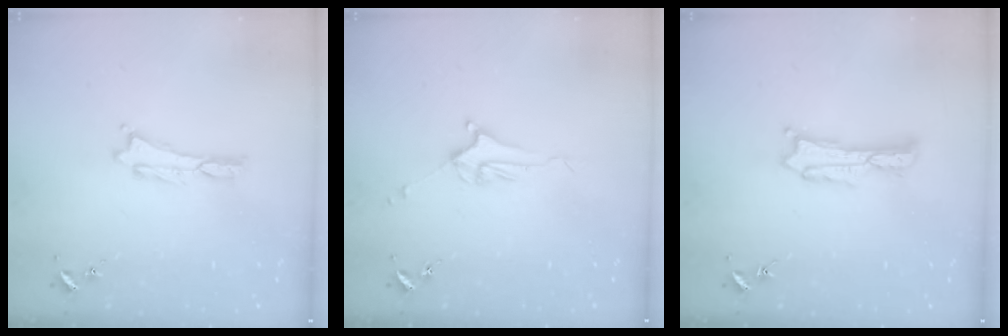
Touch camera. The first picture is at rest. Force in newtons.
{"total": 3.7, "press": 3.7, "slide": 0.5}
{"total": 1.8, "press": 1.8, "slide": 0.3}